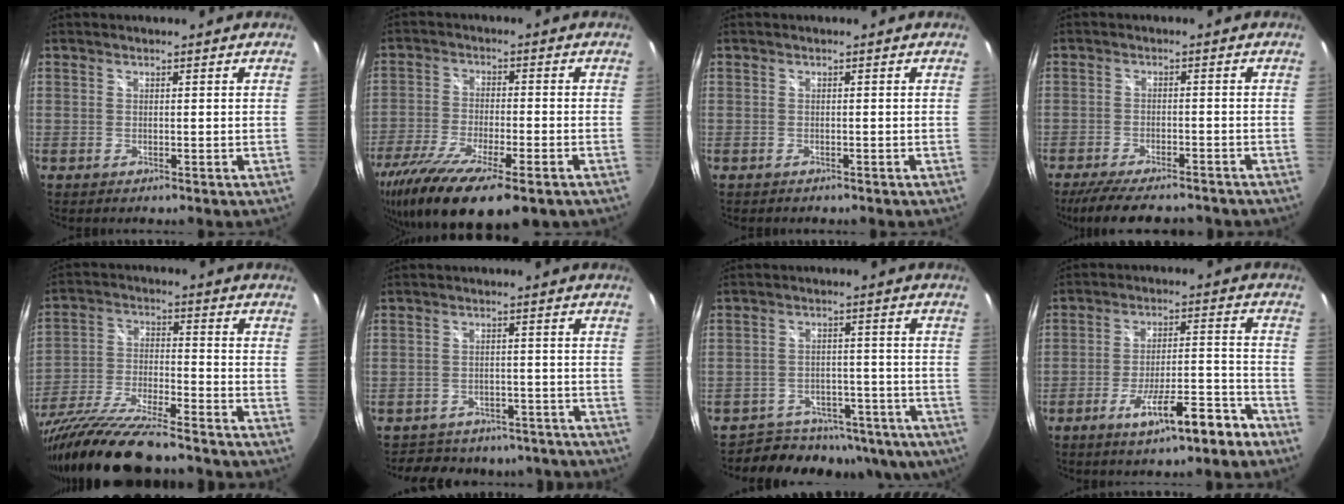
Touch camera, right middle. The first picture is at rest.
{"total": 18.2, "force": [-12.1, 4.8, 12.7], "torque": [-0.256, -0.069, -0.206]}
{"total": 0.8, "force": [-0.7, 0.4, 0.2], "torque": [-0.007, -0.001, -0.010]}
{"total": 12.3, "force": [-10.4, 3.0, 5.9], "torque": [-0.124, -0.027, -0.157]}
{"total": 21.0, "force": [-17.0, 3.2, 11.8], "torque": [-0.238, -0.061, -0.295]}
{"total": 16.7, "force": [-14.1, 7.4, 4.9], "torque": [-0.107, 0.019, -0.170]}
{"total": 15.6, "force": [-12.8, 7.3, 5.1], "torque": [-0.094, 0.005, -0.162]}
{"total": 11.4, "force": [-7.8, 2.0, 8.2], "torque": [-0.136, 0.000, -0.112]}